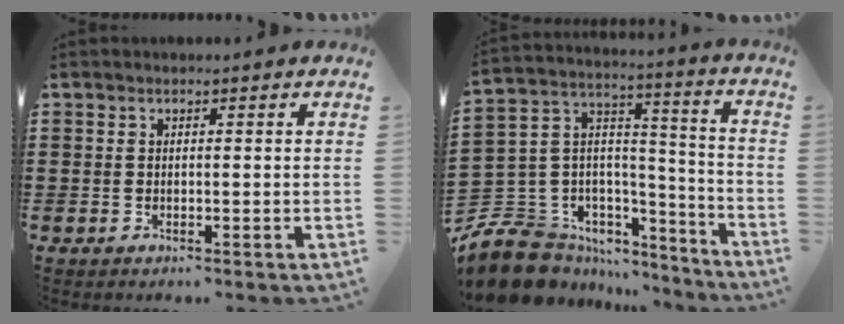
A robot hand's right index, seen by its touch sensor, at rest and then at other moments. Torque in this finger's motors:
{"motor_torque": [-1.20, 0.80, -0.48, -0.21]}